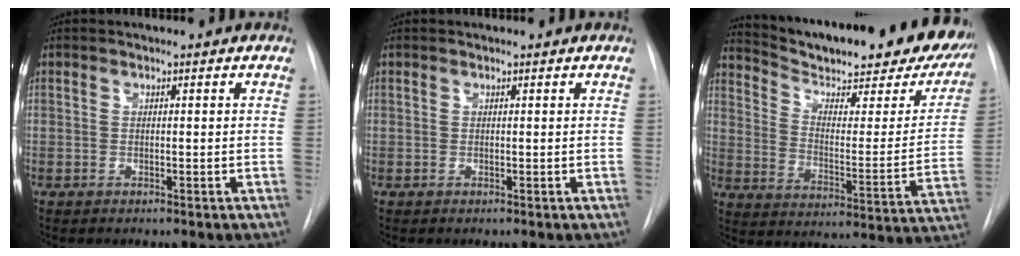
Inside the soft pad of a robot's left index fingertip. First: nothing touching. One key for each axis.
{"total": 0.0}
{"total": 29.6, "fx": 25.2, "fy": 5.8, "fz": 14.5, "tx": -0.222, "ty": -0.064, "tz": 0.324}